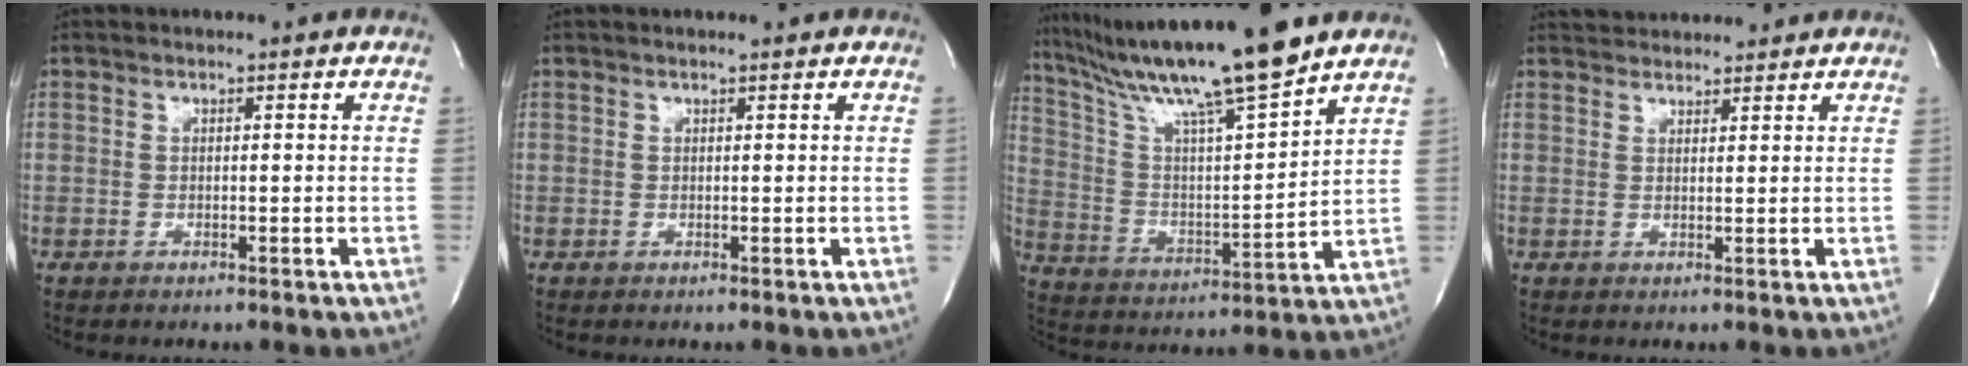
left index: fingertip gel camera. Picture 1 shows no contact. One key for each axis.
{"total": 0.6, "fx": 0.5, "fy": -0.1, "fz": 0.3, "tx": -0.009, "ty": 0.001, "tz": 0.010}
{"total": 18.3, "fx": 15.0, "fy": -0.8, "fz": 10.4, "tx": -0.187, "ty": -0.002, "tz": 0.263}
{"total": 6.0, "fx": 5.8, "fy": 1.4, "fz": 0.8, "tx": -0.010, "ty": 0.029, "tz": 0.080}